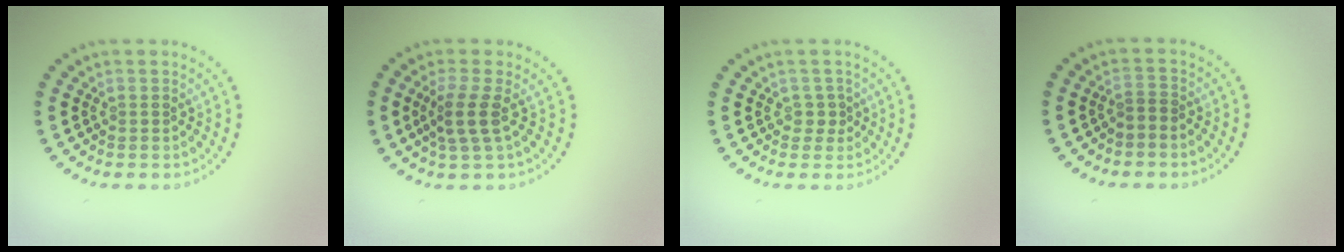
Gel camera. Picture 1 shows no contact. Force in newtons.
{"total": 2.6, "press": 2.0, "slide": 1.5}
{"total": 1.3, "press": 0.9, "slide": 0.8}
{"total": 0.9, "press": 0.7, "slide": 0.7}